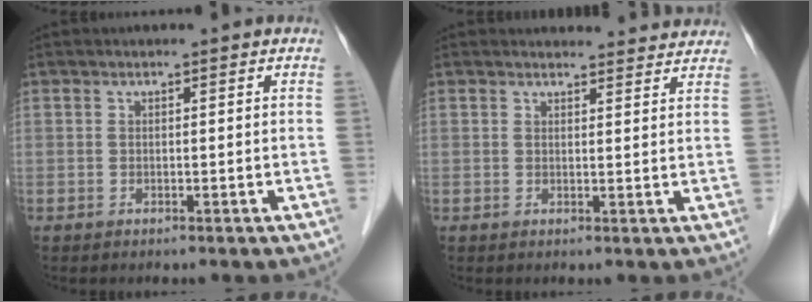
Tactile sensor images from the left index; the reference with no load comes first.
{"total": 7.6, "force": [7.4, 1.6, 0.7], "torque": [0.010, 0.008, 0.066]}